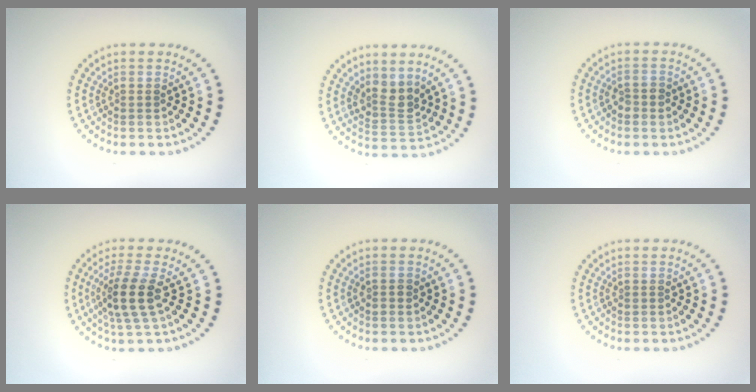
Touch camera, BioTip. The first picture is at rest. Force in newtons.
{"total": 2.6, "press": 2.0, "slide": 1.6}
{"total": 1.3, "press": 1.3, "slide": 0.3}
{"total": 3.8, "press": 3.0, "slide": 2.4}
{"total": 0.9, "press": 0.9, "slide": 0.1}
{"total": 0.0}